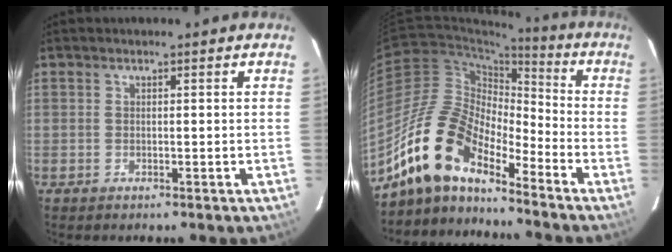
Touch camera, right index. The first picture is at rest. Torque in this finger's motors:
{"motor_torque": [0.72, -0.78, 1.05, 0.21]}